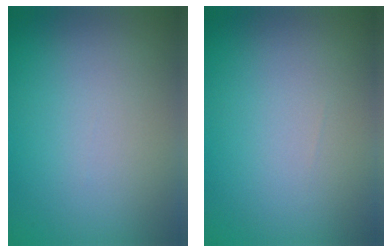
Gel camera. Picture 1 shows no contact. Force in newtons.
{"total": 0.0}